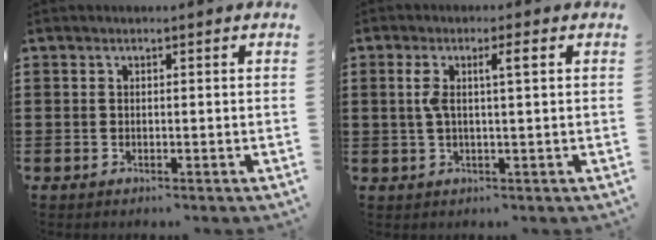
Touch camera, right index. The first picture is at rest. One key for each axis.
{"total": 3.9, "fx": 0.9, "fy": 0.4, "fz": 3.8, "tx": -0.072, "ty": 0.002, "tz": 0.011}